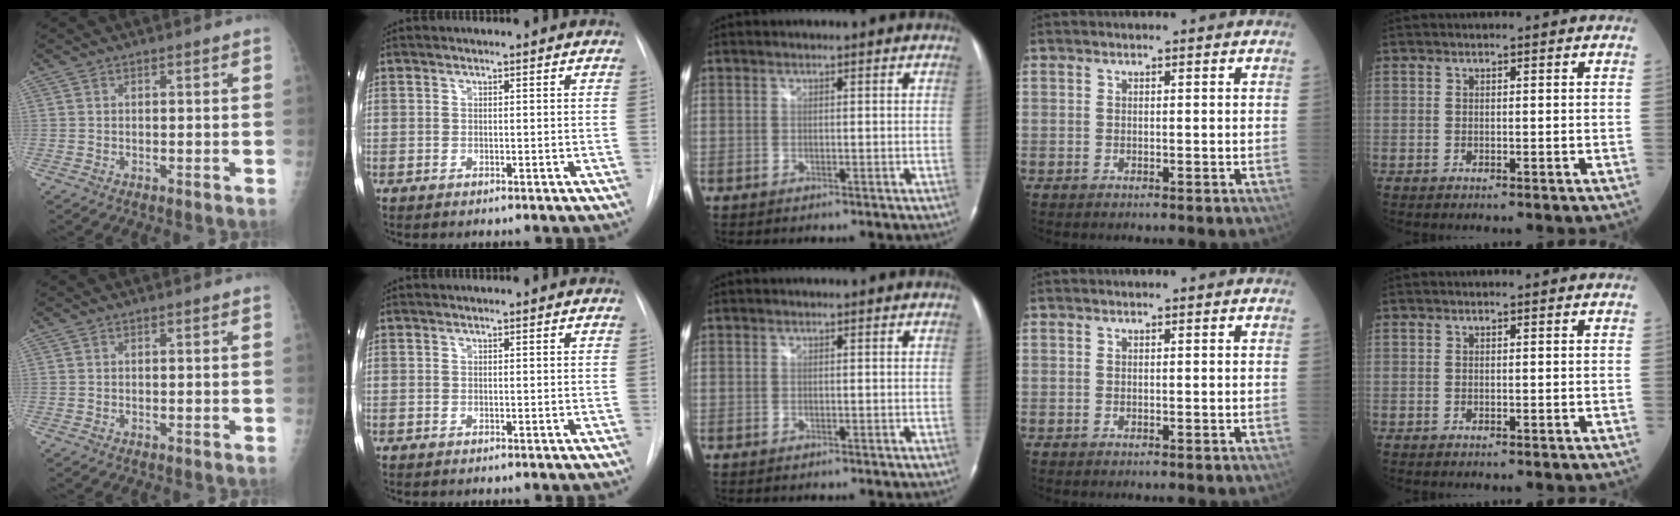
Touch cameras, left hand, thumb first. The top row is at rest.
{}